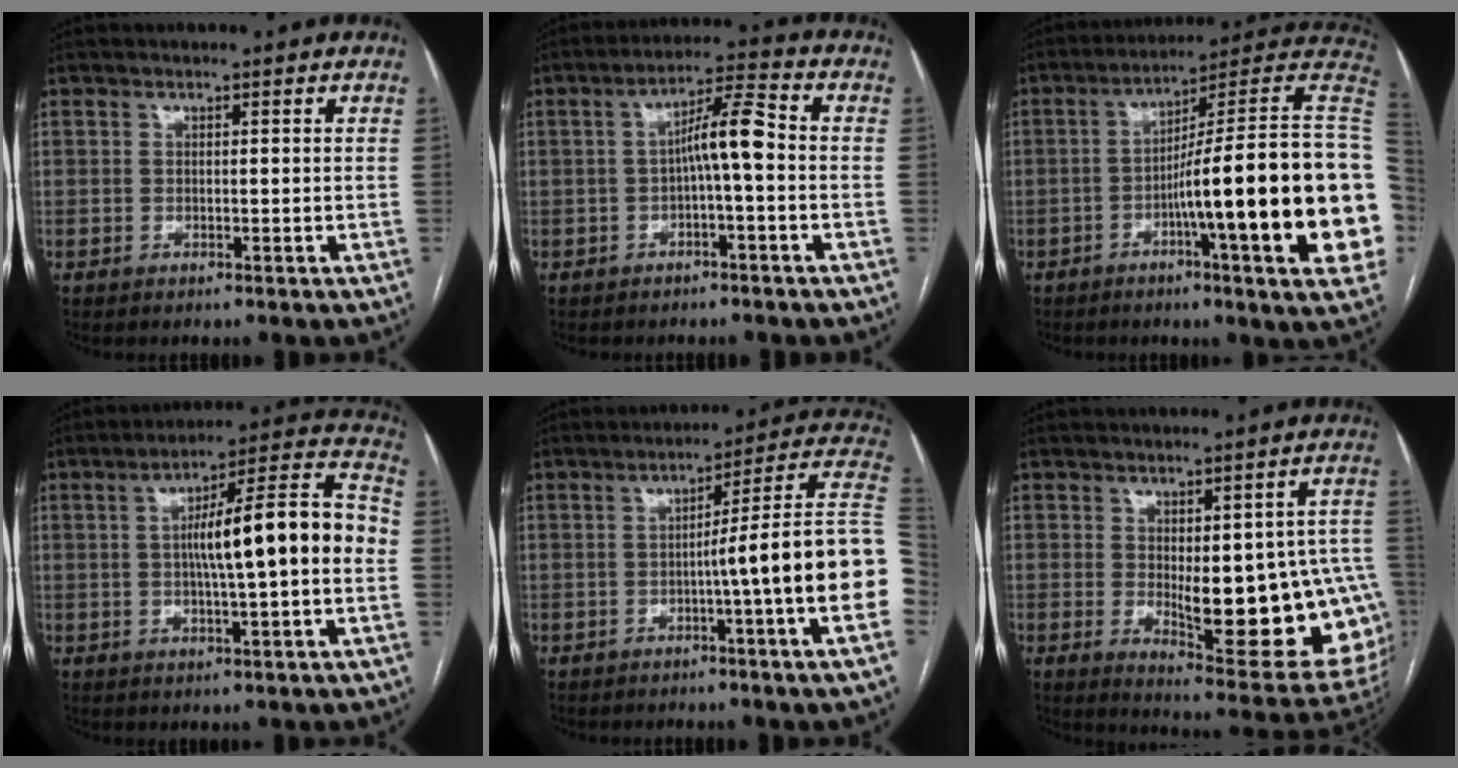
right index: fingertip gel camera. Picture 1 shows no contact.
{"total": 6.5, "force": [-0.7, 0.6, 6.5], "torque": [-0.107, 0.024, -0.011]}
{"total": 25.4, "force": [-3.6, 0.6, 25.1], "torque": [-0.243, 0.016, -0.063]}
{"total": 15.6, "force": [0.0, 1.4, 15.6], "torque": [-0.236, 0.031, -0.004]}
{"total": 16.1, "force": [-2.5, -2.2, 15.8], "torque": [-0.174, 0.023, -0.044]}
{"total": 19.7, "force": [-2.4, 6.7, 18.4], "torque": [-0.154, 0.010, -0.002]}